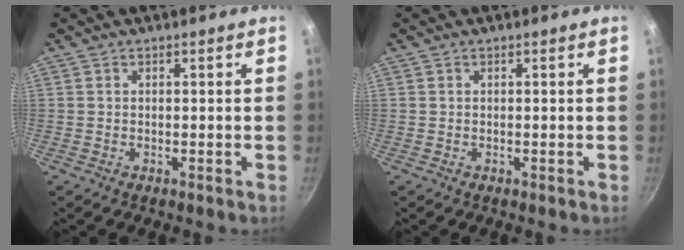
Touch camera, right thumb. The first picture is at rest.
{"total": 0.0}